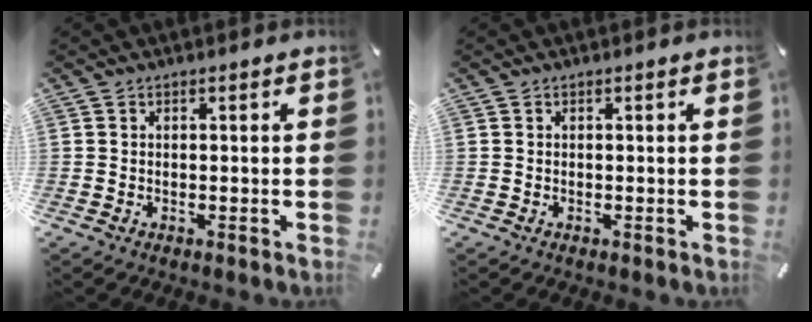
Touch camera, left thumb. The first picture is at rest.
{"total": 0.0}